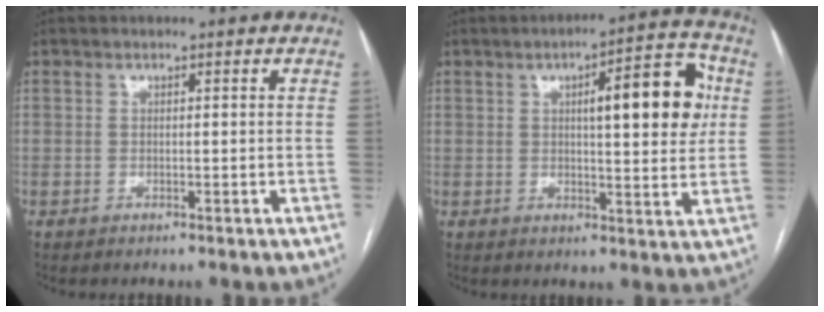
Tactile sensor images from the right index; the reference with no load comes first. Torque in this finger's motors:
{"motor_torque": [0.72, 0.30, 0.40, 0.07]}